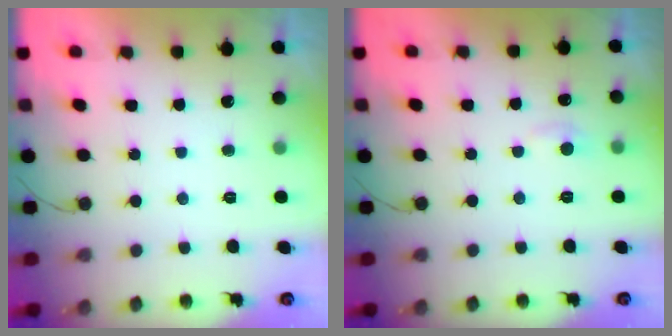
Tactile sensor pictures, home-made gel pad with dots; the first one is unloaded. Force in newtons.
{"total": 5.3, "press": 5.3, "slide": 0.7}